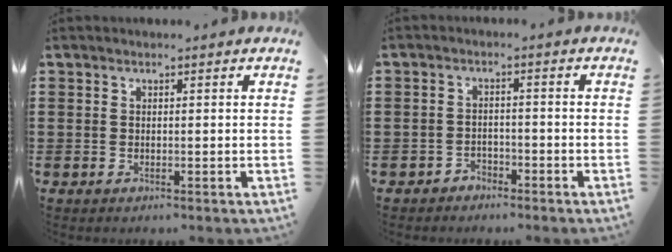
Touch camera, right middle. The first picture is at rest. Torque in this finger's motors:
{"motor_torque": [0.58, 0.77, -0.57, -0.07]}